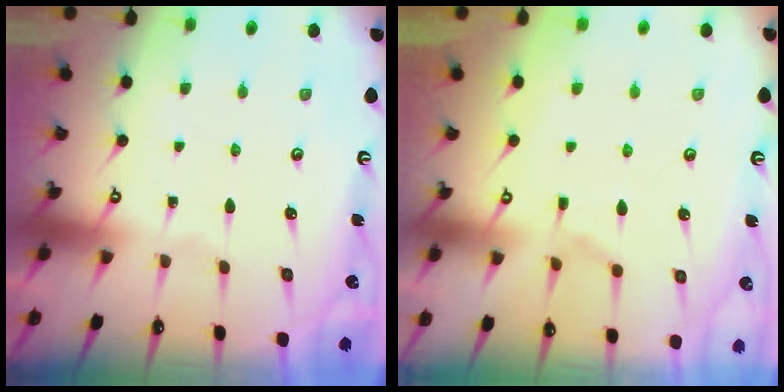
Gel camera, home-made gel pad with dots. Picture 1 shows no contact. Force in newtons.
{"total": 1.9, "press": 1.4, "slide": 1.3}